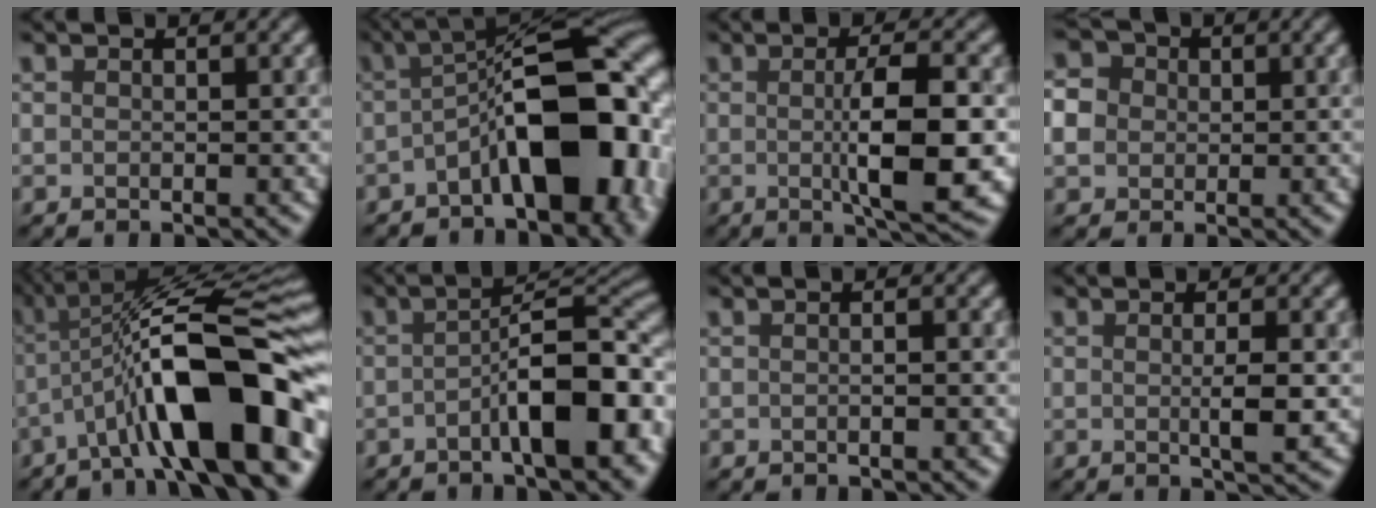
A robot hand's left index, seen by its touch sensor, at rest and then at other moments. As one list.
[{"total": 11.5, "force": [-2.8, 4.6, 10.2], "torque": [-0.143, 0.017, -0.051]}, {"total": 7.3, "force": [-0.4, 1.6, 7.1], "torque": [-0.112, -0.003, -0.004]}, {"total": 4.7, "force": [0.3, 4.3, 2.0], "torque": [-0.042, 0.023, -0.005]}, {"total": 13.7, "force": [-4.3, 3.5, 12.5], "torque": [-0.197, 0.018, -0.072]}, {"total": 9.4, "force": [-3.0, 3.3, 8.3], "torque": [-0.109, 0.017, -0.053]}, {"total": 1.6, "force": [0.0, 0.7, 1.5], "torque": [0.003, -0.004, -0.014]}, {"total": 2.6, "force": [-0.1, 0.3, 2.6], "torque": [-0.043, -0.004, -0.002]}]